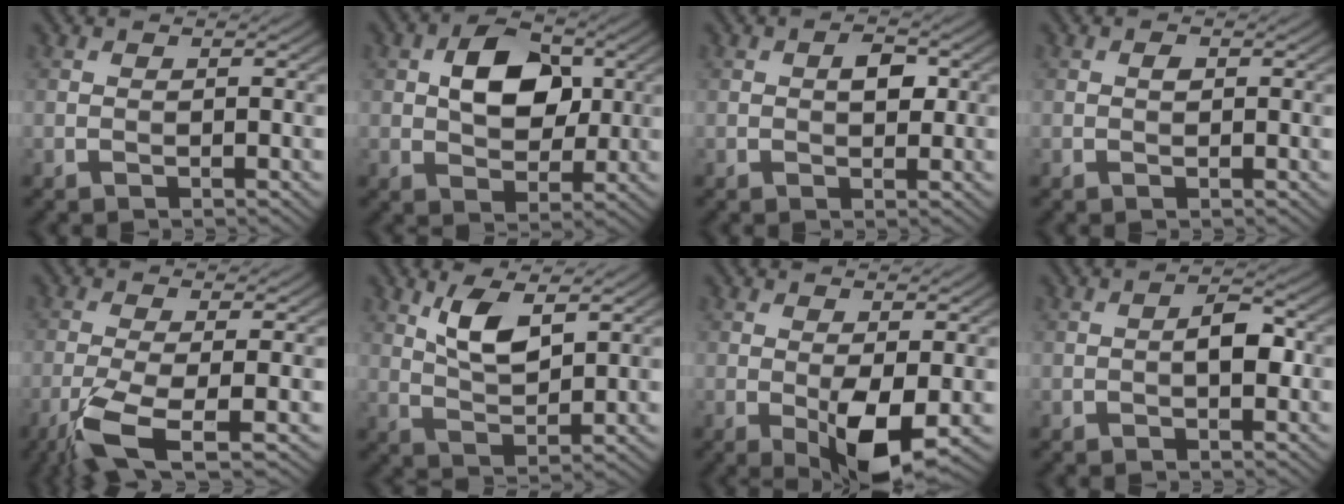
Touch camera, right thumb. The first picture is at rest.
{"total": 8.1, "force": [1.7, 5.4, 5.9], "torque": [-0.099, 0.009, 0.021]}
{"total": 2.8, "force": [0.5, 1.6, 2.2], "torque": [-0.033, 0.001, 0.005]}
{"total": 0.8, "force": [0.2, 0.5, 0.6], "torque": [-0.010, 0.001, 0.002]}
{"total": 6.9, "force": [-3.2, 1.6, 5.8], "torque": [-0.119, -0.005, -0.074]}
{"total": 6.3, "force": [3.1, 2.4, 4.9], "torque": [-0.103, -0.006, 0.061]}
{"total": 6.0, "force": [-1.2, 2.1, 5.4], "torque": [-0.096, -0.005, -0.019]}
{"total": 3.3, "force": [-0.3, 1.5, 2.9], "torque": [-0.044, 0.007, -0.010]}